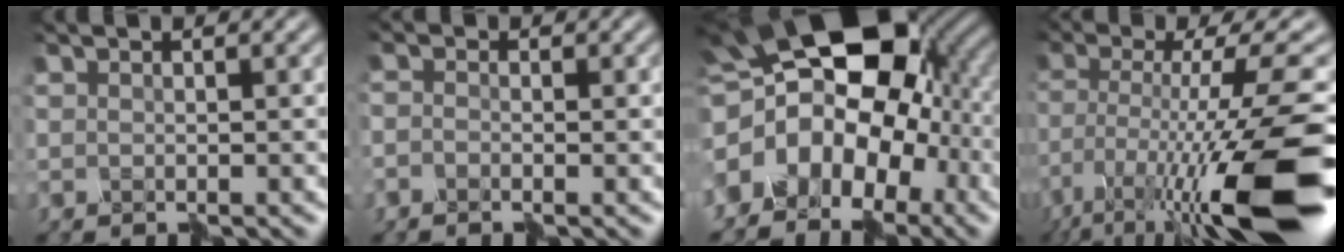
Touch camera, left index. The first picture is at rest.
{"total": 1.6, "force": [-1.4, 0.0, -0.6], "torque": [0.013, 0.002, -0.022]}
{"total": 12.3, "force": [-1.2, 7.9, 9.3], "torque": [-0.145, 0.008, -0.027]}
{"total": 14.0, "force": [-8.1, 2.8, 11.1], "torque": [-0.212, -0.001, -0.140]}